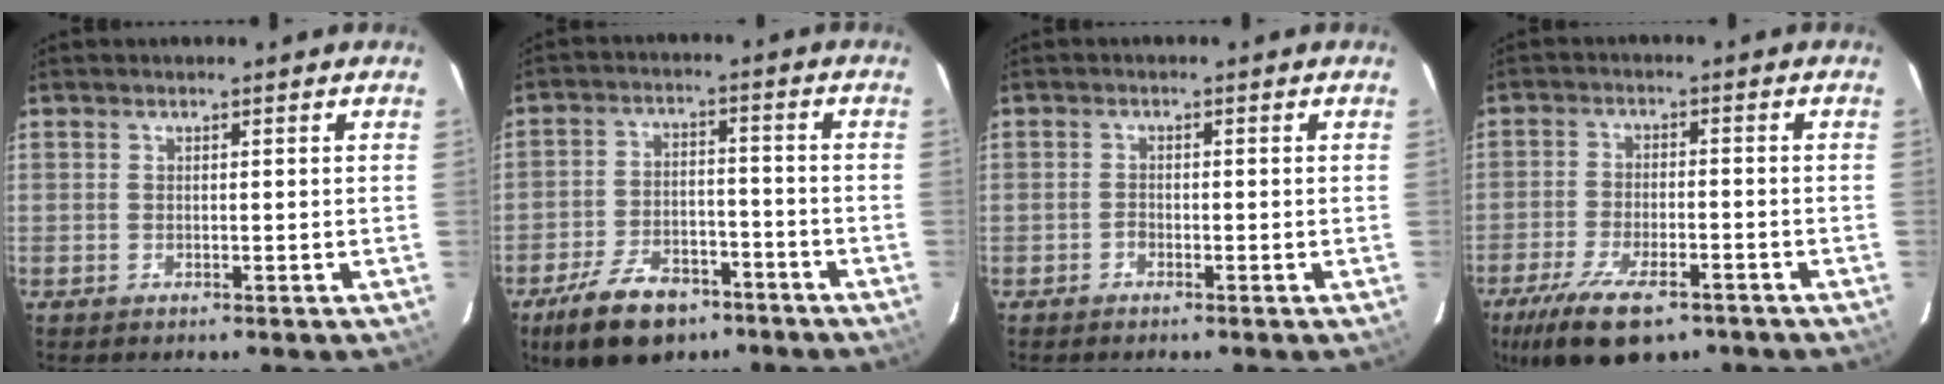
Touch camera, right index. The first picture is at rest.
{"total": 13.2, "force": [-8.8, 6.9, 7.0], "torque": [-0.155, 0.005, -0.141]}
{"total": 0.8, "force": [-0.7, 0.4, 0.1], "torque": [0.000, 0.002, -0.014]}
{"total": 14.1, "force": [-9.5, 5.5, 8.9], "torque": [-0.198, -0.033, -0.159]}